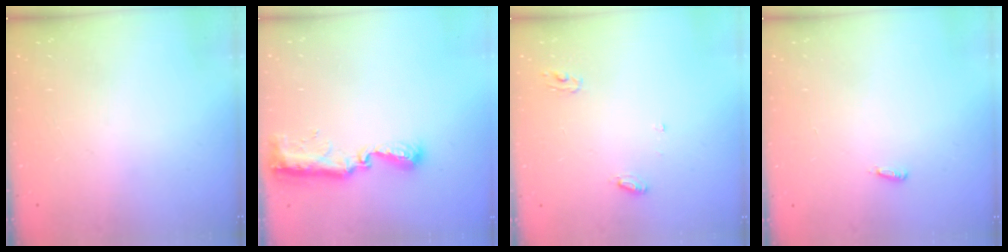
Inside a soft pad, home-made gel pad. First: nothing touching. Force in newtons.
{"total": 8.6, "press": 8.6, "slide": 0.5}
{"total": 4.9, "press": 4.9, "slide": 0.3}
{"total": 2.9, "press": 2.8, "slide": 0.9}